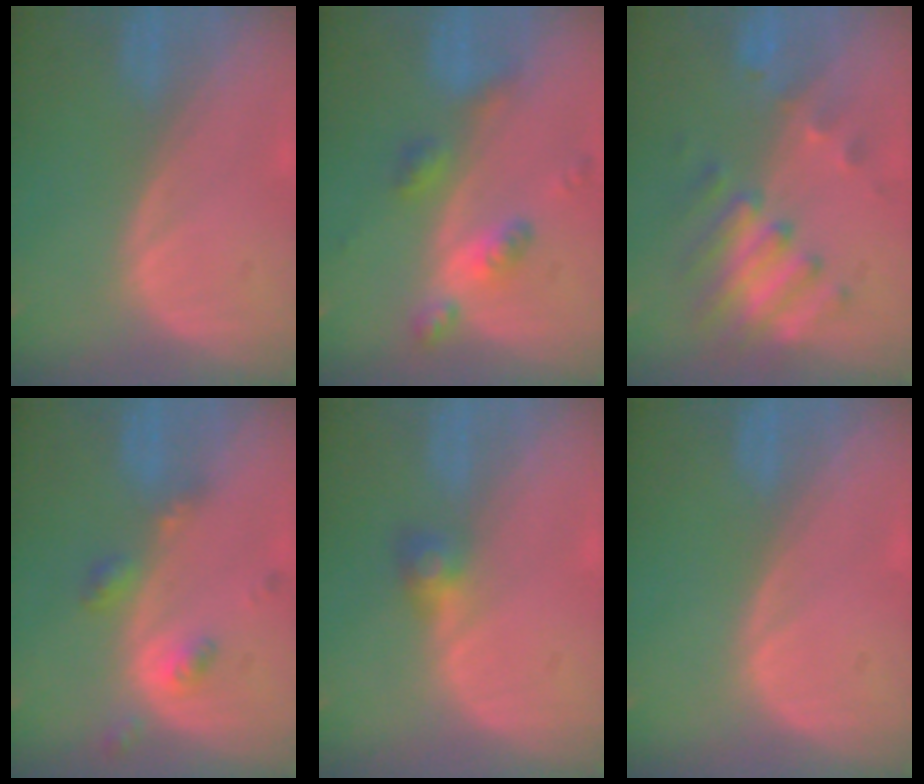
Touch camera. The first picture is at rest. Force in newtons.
{"total": 6.0, "press": 5.3, "slide": 2.8}
{"total": 8.3, "press": 7.3, "slide": 3.9}
{"total": 4.6, "press": 4.1, "slide": 2.1}
{"total": 2.6, "press": 2.5, "slide": 0.7}
{"total": 0.0}